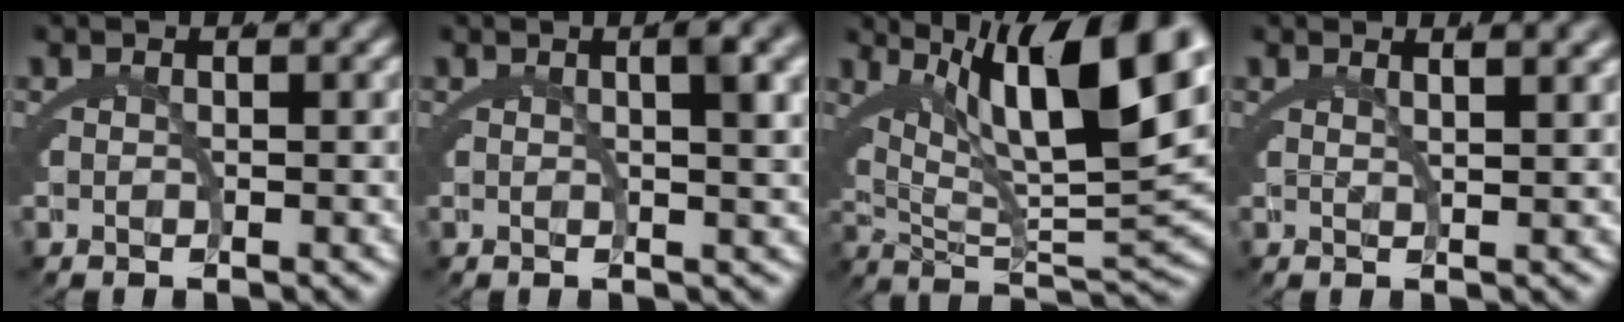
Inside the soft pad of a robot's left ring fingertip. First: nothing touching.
{"total": 2.8, "force": [1.0, -0.2, 2.6], "torque": [-0.027, 0.006, 0.015]}
{"total": 13.6, "force": [4.9, 5.1, 11.6], "torque": [-0.169, 0.010, 0.077]}
{"total": 2.2, "force": [1.7, -0.9, 1.2], "torque": [-0.010, 0.002, 0.030]}